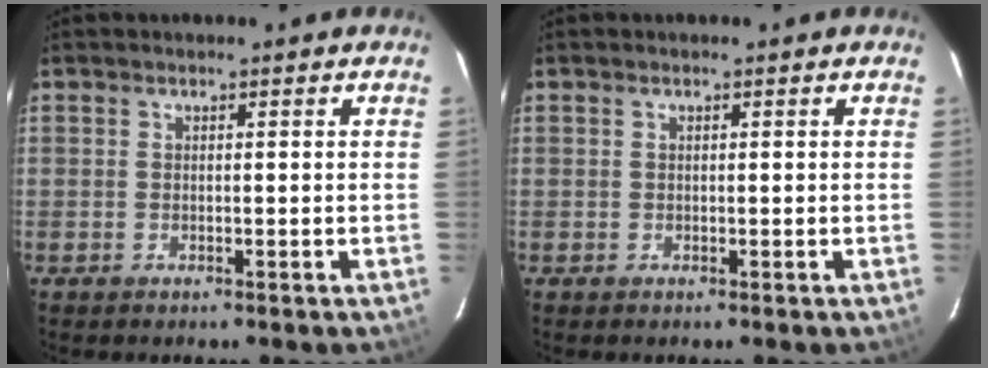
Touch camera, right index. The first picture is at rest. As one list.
[{"total": 0.0}]